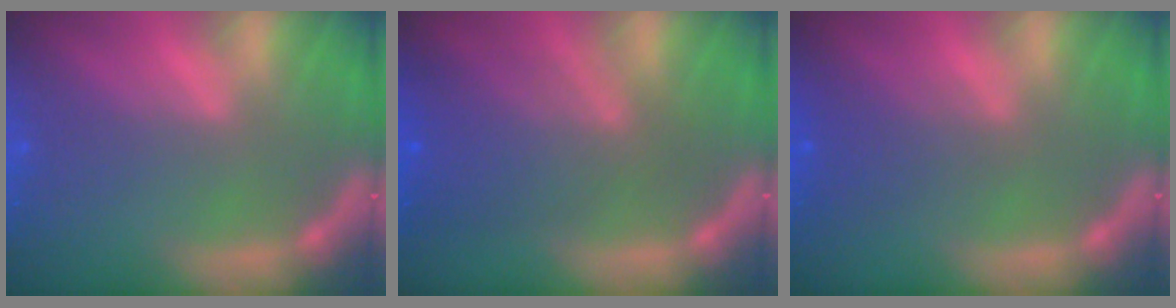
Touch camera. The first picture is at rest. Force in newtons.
{"total": 6.0}
{"total": 2.5}